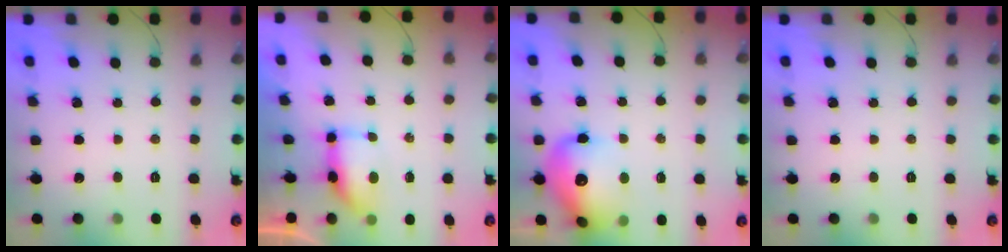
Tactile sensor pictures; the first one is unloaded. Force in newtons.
{"total": 8.0, "press": 7.2, "slide": 3.4}
{"total": 17.7, "press": 17.4, "slide": 3.4}
{"total": 0.0}